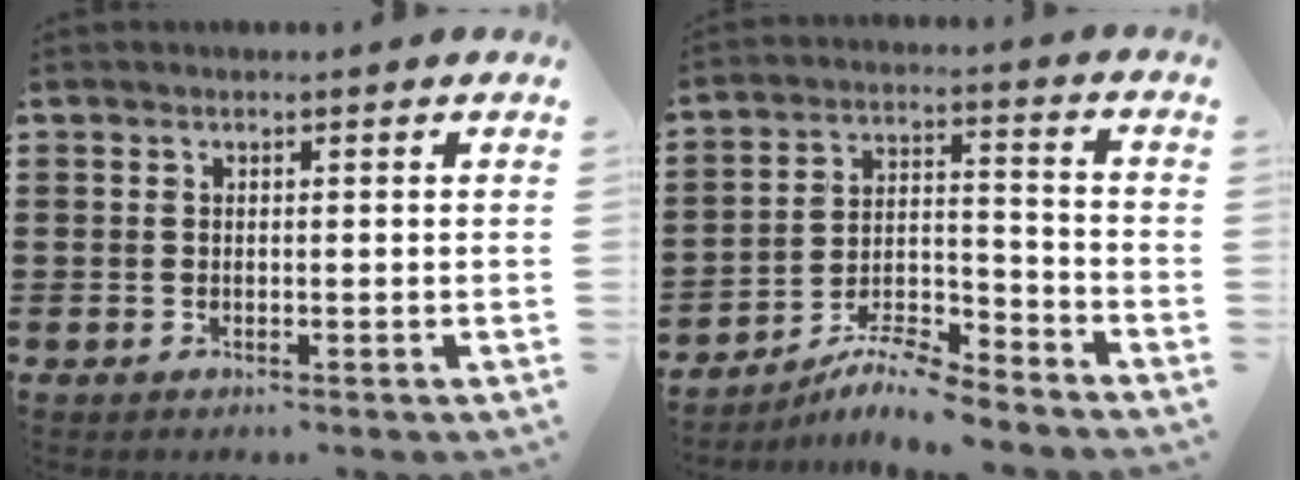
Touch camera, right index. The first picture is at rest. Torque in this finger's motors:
{"motor_torque": [1.22, -0.91, 0.33, 0.01]}